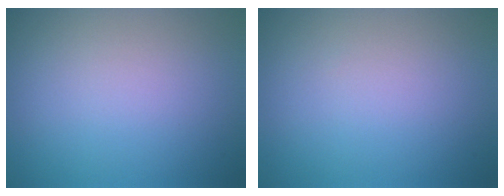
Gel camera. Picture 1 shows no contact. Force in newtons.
{"total": 0.0}